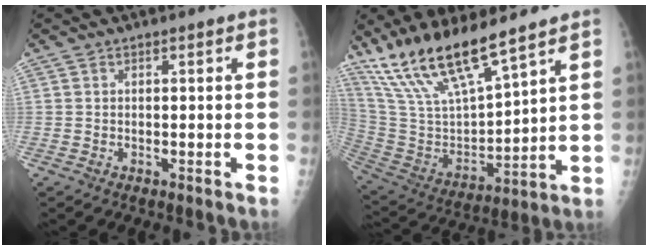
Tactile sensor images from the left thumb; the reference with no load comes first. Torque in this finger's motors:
{"motor_torque": [0.26, 0.24, 1.28, -1.49, 0.37]}